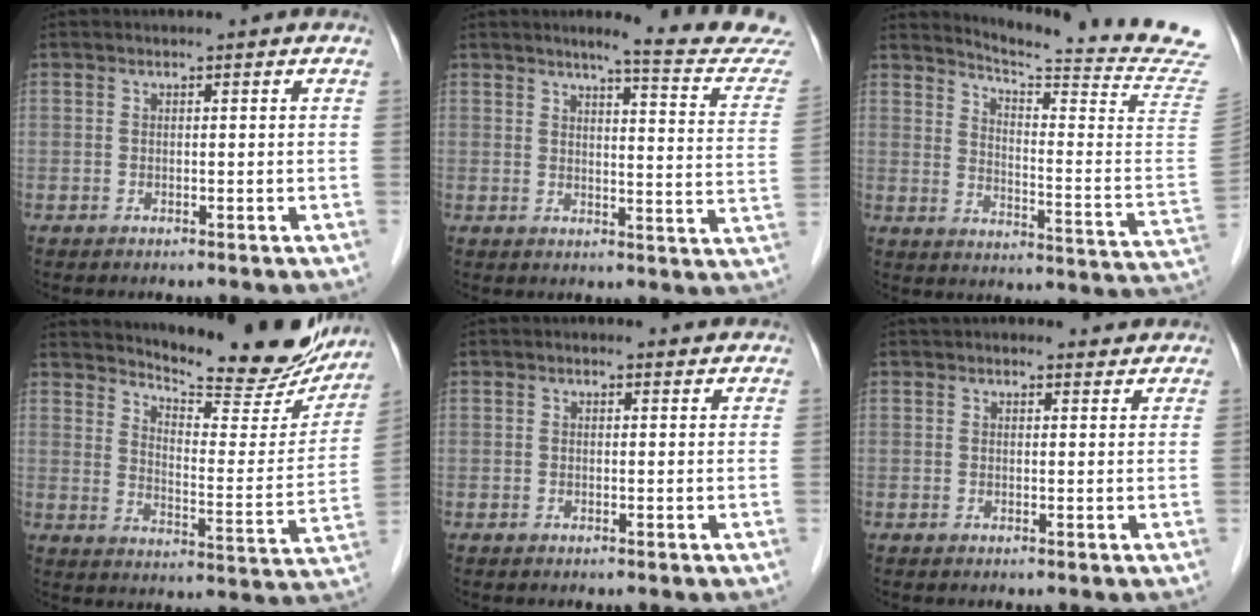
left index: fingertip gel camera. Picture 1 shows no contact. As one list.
[{"total": 12.2, "force": [11.4, -0.7, 4.3], "torque": [-0.049, -0.060, 0.117]}, {"total": 22.0, "force": [20.2, -2.6, 8.1], "torque": [-0.131, -0.156, 0.246]}, {"total": 19.3, "force": [17.8, 3.8, 6.6], "torque": [-0.088, -0.056, 0.225]}, {"total": 1.0, "force": [0.8, 0.5, 0.2], "torque": [-0.009, 0.003, 0.006]}, {"total": 3.9, "force": [3.6, 1.4, 0.8], "torque": [-0.005, 0.017, 0.041]}]